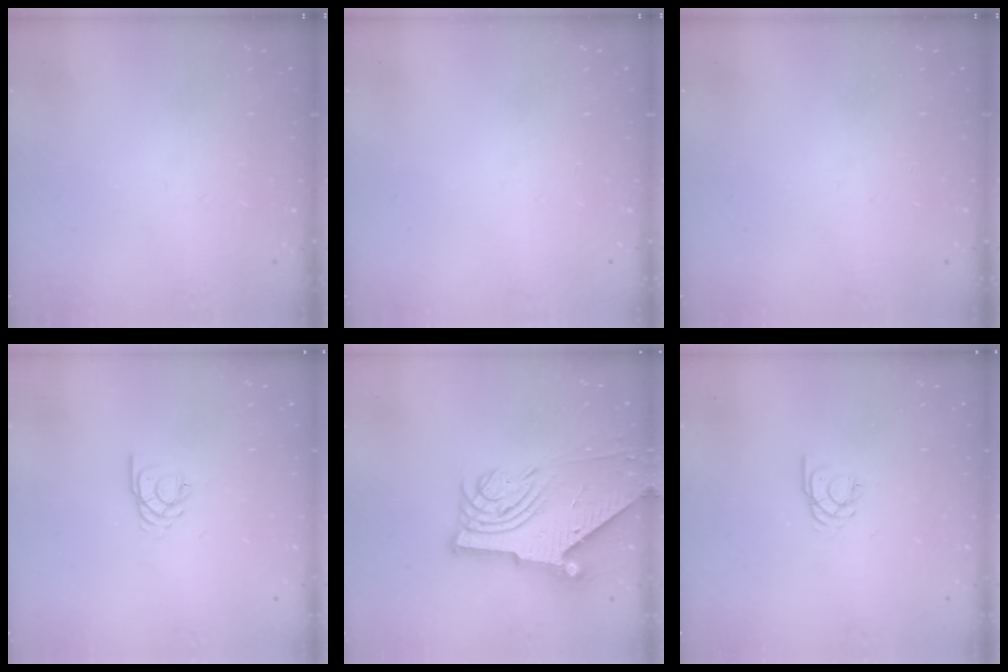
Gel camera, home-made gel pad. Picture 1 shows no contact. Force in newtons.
{"total": 0.0}
{"total": 0.0}
{"total": 2.1, "press": 2.1, "slide": 0.3}
{"total": 8.8, "press": 8.7, "slide": 1.1}
{"total": 2.3, "press": 2.3, "slide": 0.2}